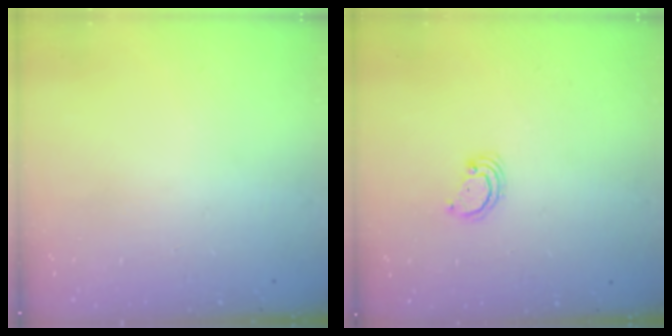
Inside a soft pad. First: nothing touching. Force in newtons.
{"total": 2.3, "press": 2.3, "slide": 0.2}